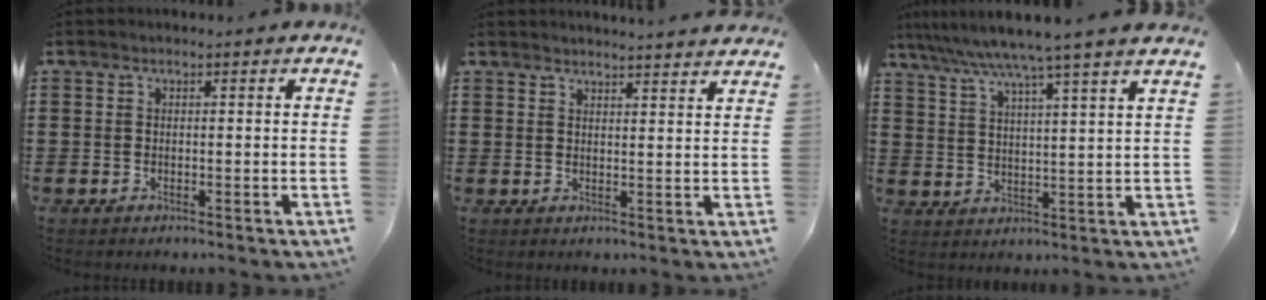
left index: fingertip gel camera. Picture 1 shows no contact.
{"total": 2.4, "force": [2.4, -0.5, -0.1], "torque": [-0.006, -0.010, 0.045]}
{"total": 6.6, "force": [5.6, -1.4, 3.2], "torque": [-0.083, -0.034, 0.092]}